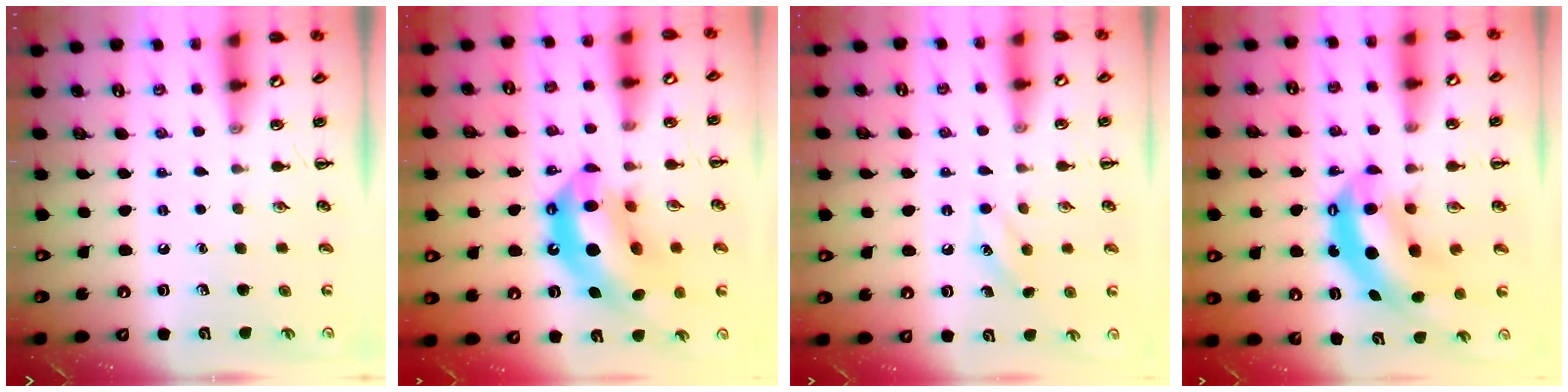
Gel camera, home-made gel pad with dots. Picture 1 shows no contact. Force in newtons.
{"total": 17.5, "press": 16.8, "slide": 4.9}
{"total": 8.7, "press": 8.5, "slide": 1.8}
{"total": 8.4, "press": 8.1, "slide": 2.1}